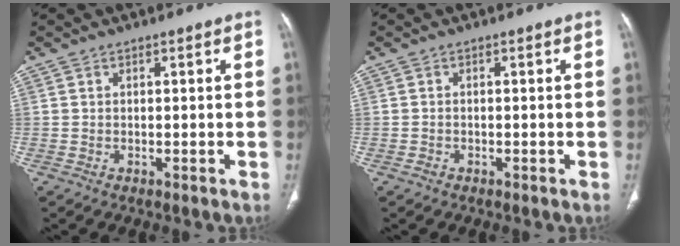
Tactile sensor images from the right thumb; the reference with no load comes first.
{"total": 0.8, "force": [-0.5, 0.5, 0.3], "torque": [-0.008, 0.003, -0.010]}